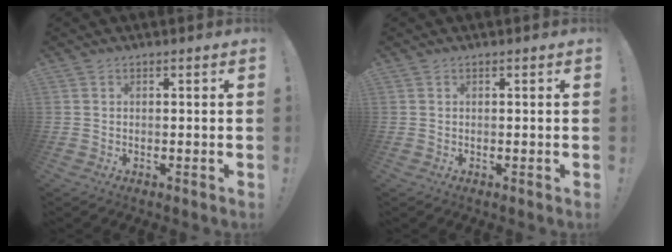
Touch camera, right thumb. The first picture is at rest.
{"total": 0.0}